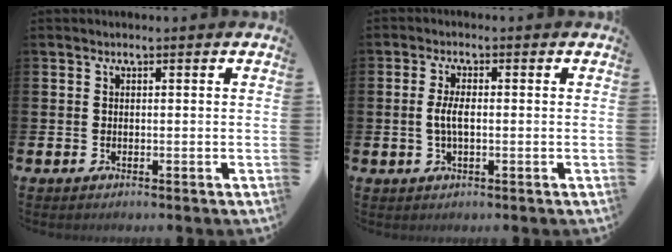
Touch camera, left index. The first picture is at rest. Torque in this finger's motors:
{"motor_torque": [0.86, 0.14, 0.12, 0.13]}